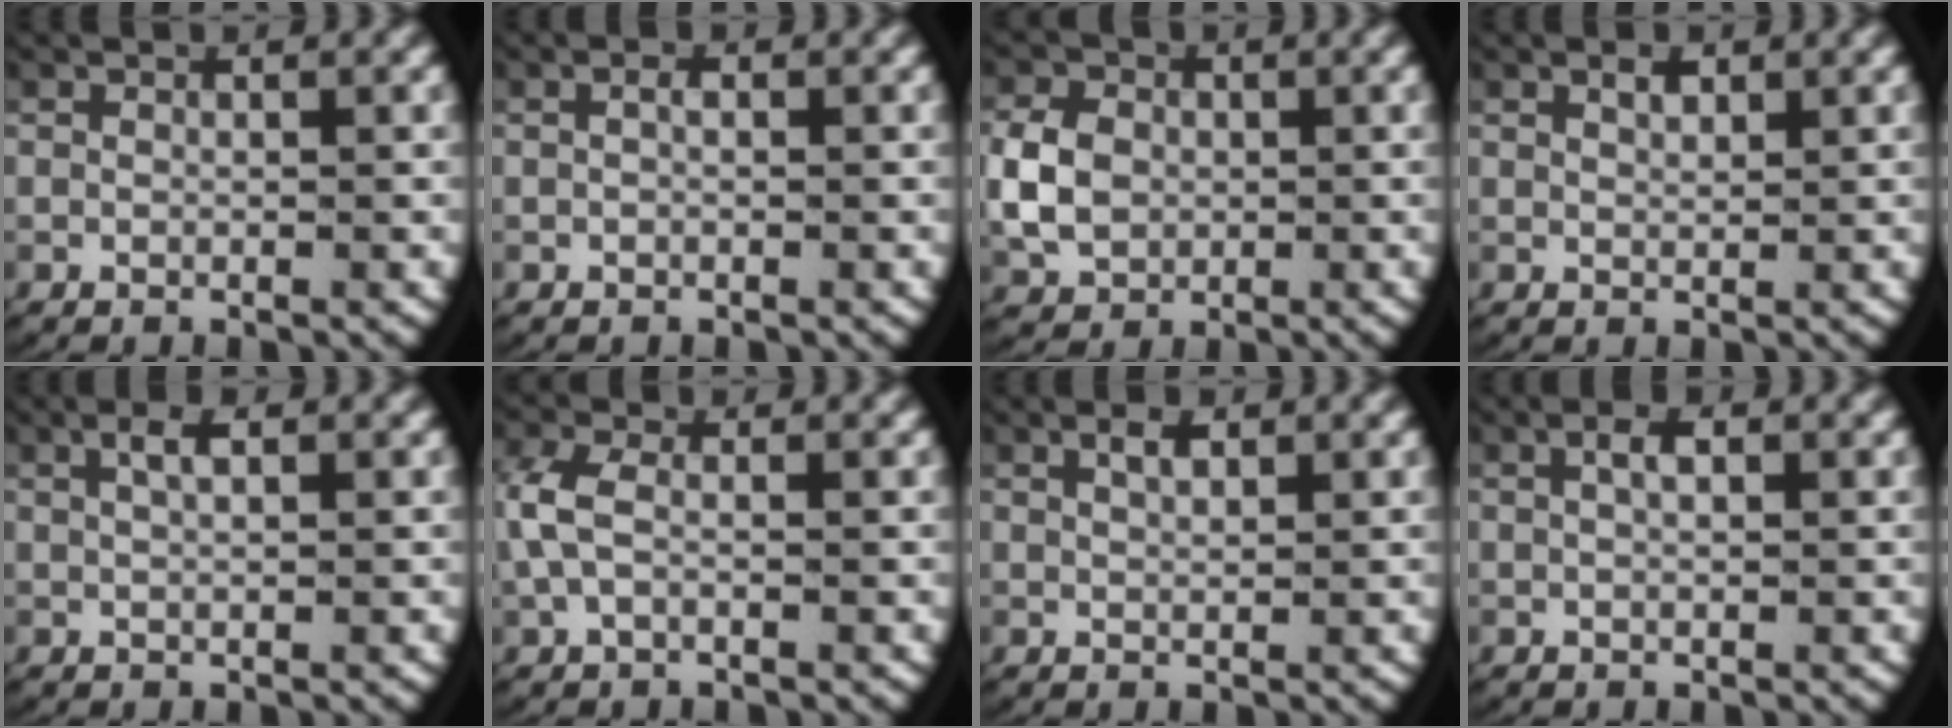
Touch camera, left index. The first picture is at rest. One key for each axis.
{"total": 0.7, "fx": 0.0, "fy": 0.3, "fz": 0.6, "tx": -0.014, "ty": -0.001, "tz": 0.004}
{"total": 4.5, "fx": -0.1, "fy": 3.8, "fz": 2.4, "tx": -0.056, "ty": -0.008, "tz": 0.007}
{"total": 1.0, "fx": 0.8, "fy": 0.3, "fz": 0.7, "tx": -0.012, "ty": -0.006, "tz": 0.020}
{"total": 1.8, "fx": 0.9, "fy": 0.6, "fz": 1.5, "tx": -0.029, "ty": 0.002, "tz": 0.018}
{"total": 2.9, "fx": -0.1, "fy": 1.9, "fz": 2.2, "tx": -0.076, "ty": -0.008, "tz": 0.006}
{"total": 1.4, "fx": 0.9, "fy": 0.4, "fz": 1.0, "tx": -0.019, "ty": -0.004, "tz": 0.021}
{"total": 1.6, "fx": 0.6, "fy": 0.7, "fz": 1.4, "tx": -0.023, "ty": 0.001, "tz": 0.011}